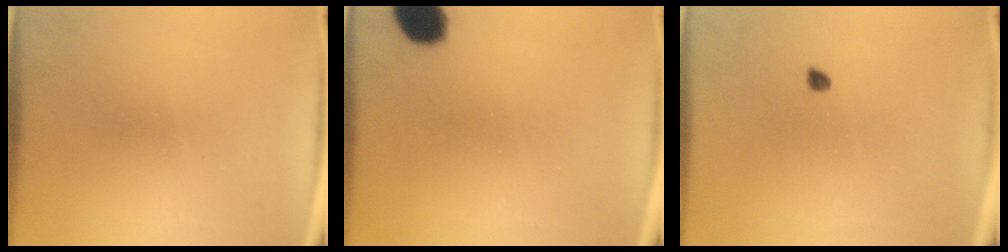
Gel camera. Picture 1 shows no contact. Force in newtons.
{"total": 7.6}
{"total": 1.0}